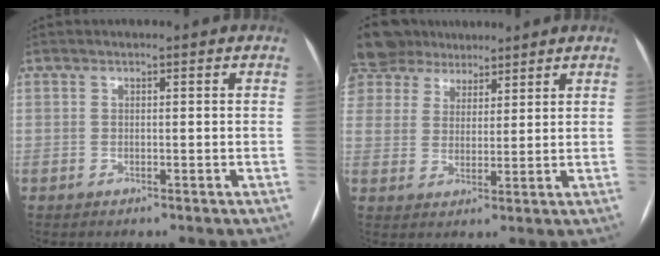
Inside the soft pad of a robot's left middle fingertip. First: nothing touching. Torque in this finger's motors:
{"motor_torque": [1.18, -0.96, 1.06, 0.21]}